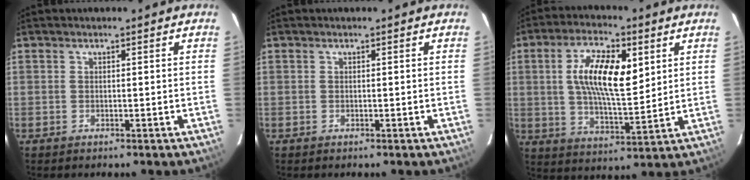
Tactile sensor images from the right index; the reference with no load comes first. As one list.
[{"total": 0.0}, {"total": 12.8, "force": [3.8, 4.7, 11.2], "torque": [-0.207, 0.008, 0.067]}]